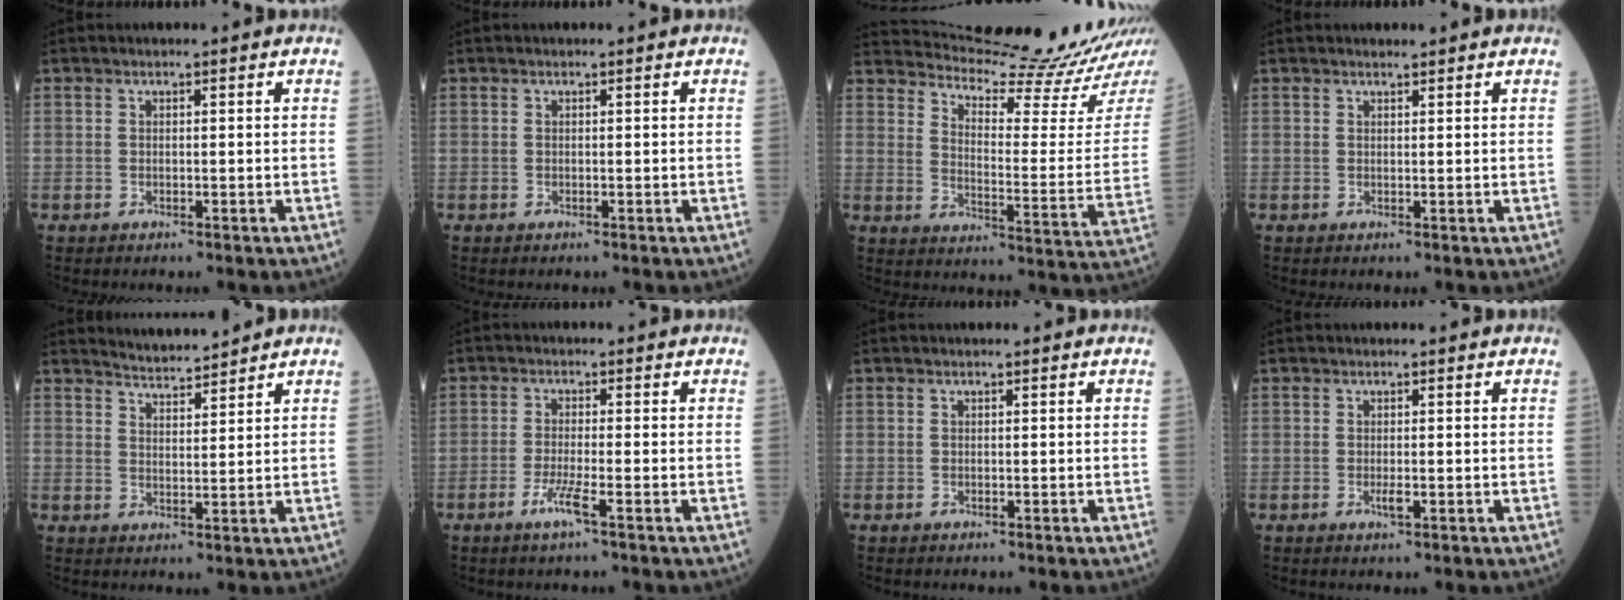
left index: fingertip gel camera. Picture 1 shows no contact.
{"total": 0.0}
{"total": 19.2, "force": [18.5, -2.0, 5.0], "torque": [-0.093, -0.118, 0.244]}
{"total": 0.9, "force": [0.9, 0.1, 0.2], "torque": [-0.015, 0.002, 0.016]}
{"total": 4.3, "force": [4.3, -0.1, 0.3], "torque": [-0.015, 0.005, 0.077]}
{"total": 3.3, "force": [-1.8, -0.3, 2.7], "torque": [-0.061, -0.007, -0.040]}
{"total": 0.0}
{"total": 1.1, "force": [-0.2, 0.2, 1.1], "torque": [-0.020, -0.002, -0.001]}